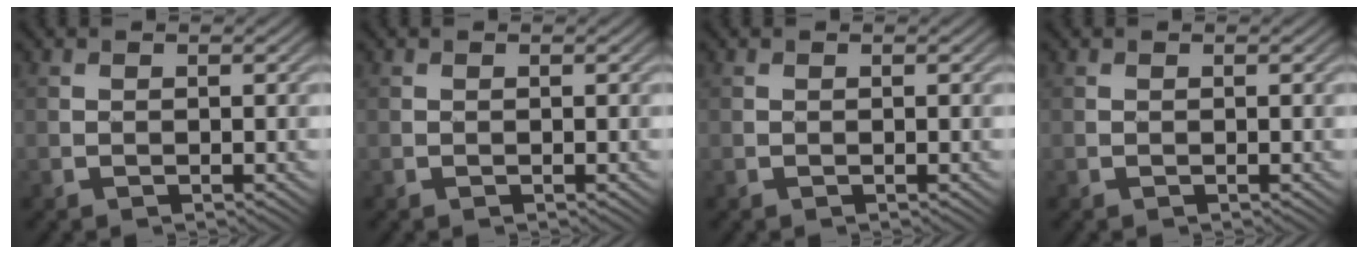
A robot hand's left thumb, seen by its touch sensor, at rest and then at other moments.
{"total": 0.0}
{"total": 0.0}
{"total": 0.0}